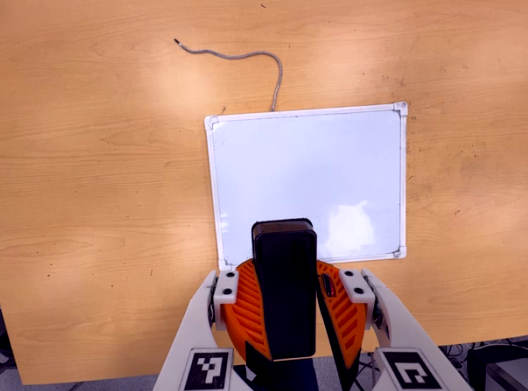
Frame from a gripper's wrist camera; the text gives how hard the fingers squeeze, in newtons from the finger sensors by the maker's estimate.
{"total": 10.3, "left": 10.3, "right": 10.3}